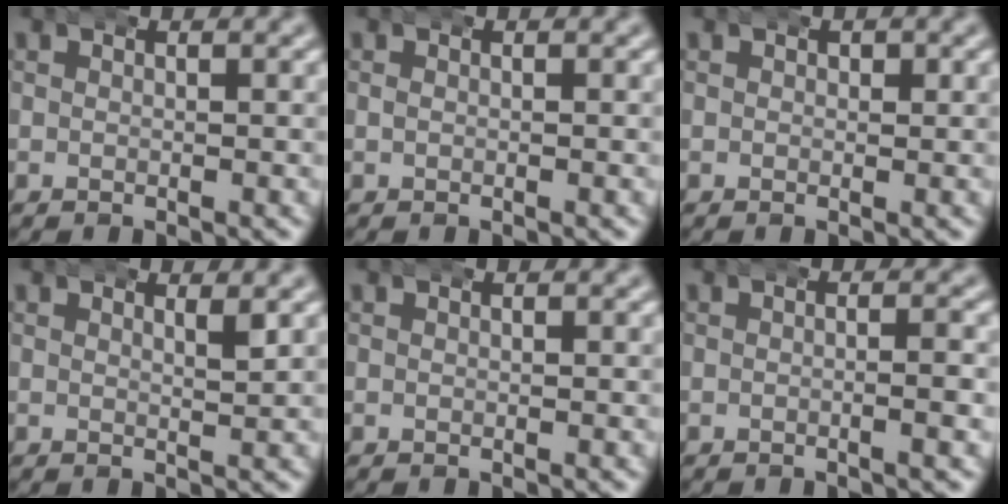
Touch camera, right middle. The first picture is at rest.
{"total": 0.0}
{"total": 0.6, "force": [0.3, 0.5, 0.3], "torque": [-0.002, 0.000, 0.004]}
{"total": 1.4, "force": [0.8, 0.2, 1.1], "torque": [-0.014, 0.000, 0.012]}
{"total": 0.0}
{"total": 1.4, "force": [-0.2, 0.1, 1.4], "torque": [-0.019, 0.008, -0.010]}